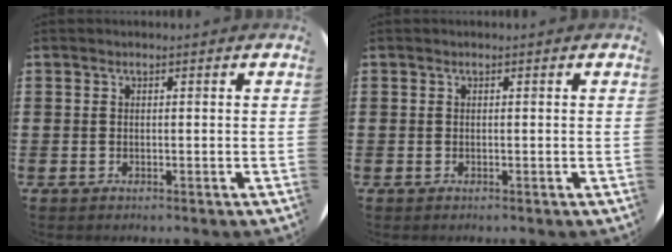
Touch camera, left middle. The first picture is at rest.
{"total": 0.0}